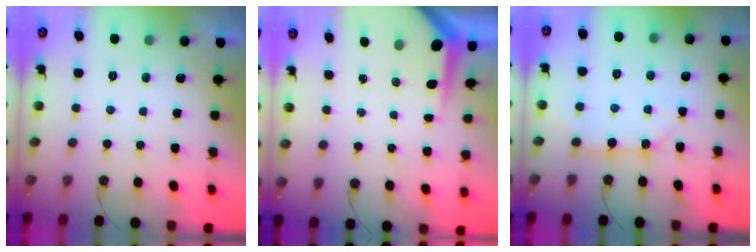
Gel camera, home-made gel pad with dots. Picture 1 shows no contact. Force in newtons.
{"total": 5.2, "press": 5.2, "slide": 0.4}
{"total": 10.1, "press": 10.0, "slide": 1.0}